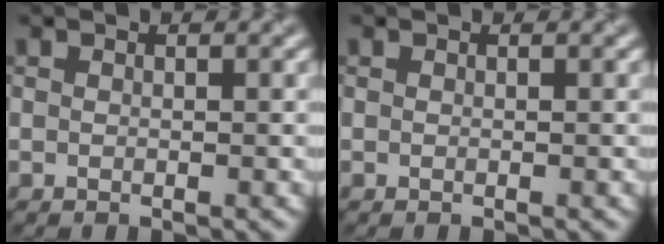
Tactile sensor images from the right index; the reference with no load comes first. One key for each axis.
{"total": 0.0}